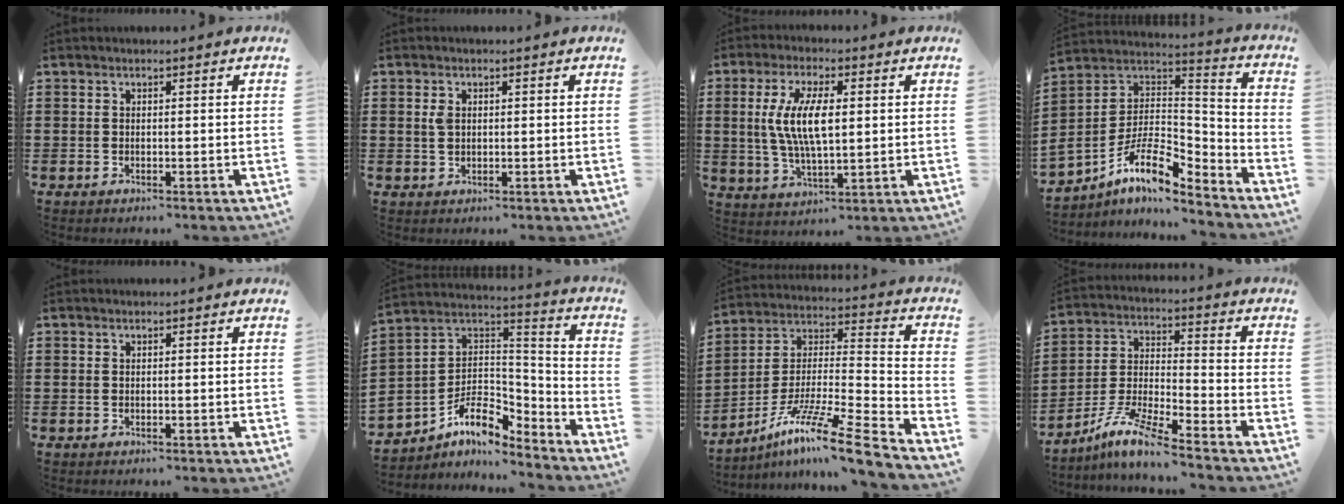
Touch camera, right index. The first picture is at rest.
{"total": 2.0, "force": [0.5, 1.2, 1.5], "torque": [-0.033, 0.007, 0.009]}
{"total": 9.1, "force": [1.0, 3.3, 8.5], "torque": [-0.183, 0.003, 0.012]}
{"total": 9.8, "force": [-6.0, 3.7, 6.8], "torque": [-0.151, -0.009, -0.120]}
{"total": 0.0}
{"total": 7.2, "force": [-4.7, 4.3, 3.4], "torque": [-0.088, -0.017, -0.090]}
{"total": 12.7, "force": [-10.0, 0.1, 7.8], "torque": [-0.137, 0.009, -0.194]}
{"total": 8.4, "force": [-7.3, 0.1, 4.2], "torque": [-0.098, -0.005, -0.149]}